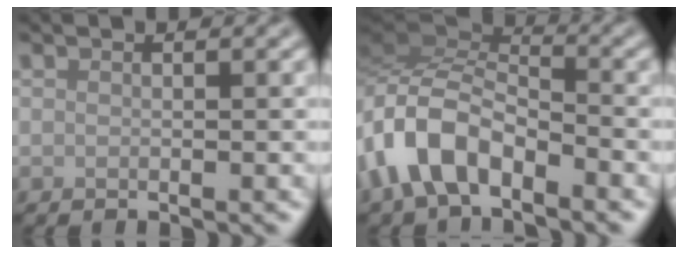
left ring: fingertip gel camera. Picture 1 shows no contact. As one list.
[{"total": 7.0, "force": [-3.9, 3.7, 4.4], "torque": [-0.083, 0.006, -0.092]}]